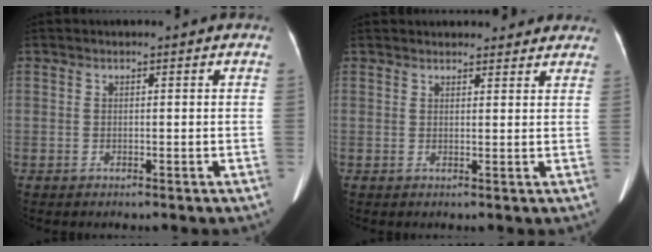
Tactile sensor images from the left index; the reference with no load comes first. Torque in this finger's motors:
{"motor_torque": [1.07, -1.08, 0.13, 0.08]}